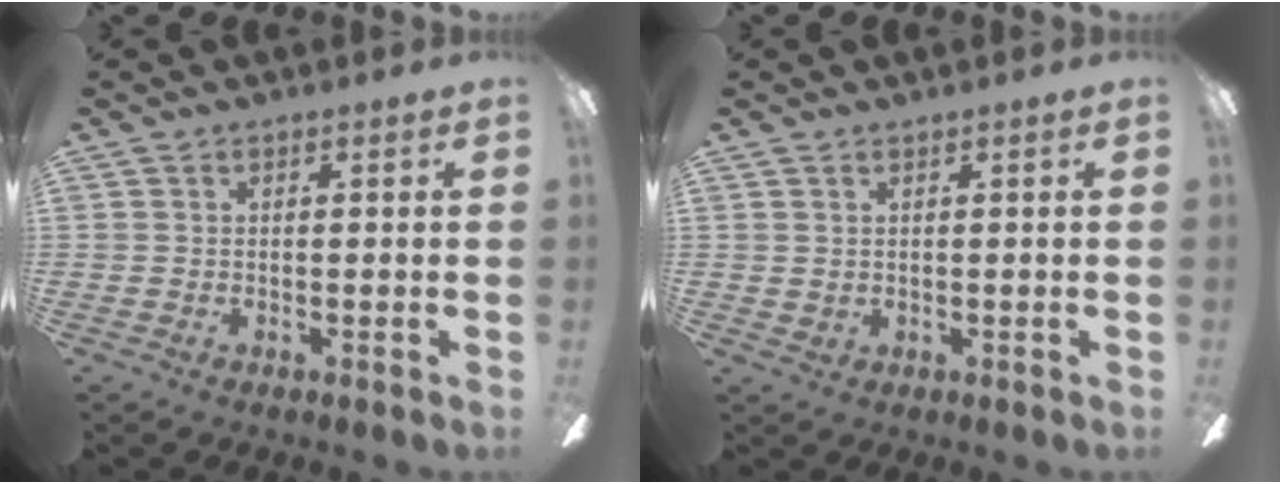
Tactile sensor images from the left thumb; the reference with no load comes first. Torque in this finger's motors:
{"motor_torque": [-0.23, 0.09, -0.08, -0.04, 0.02]}